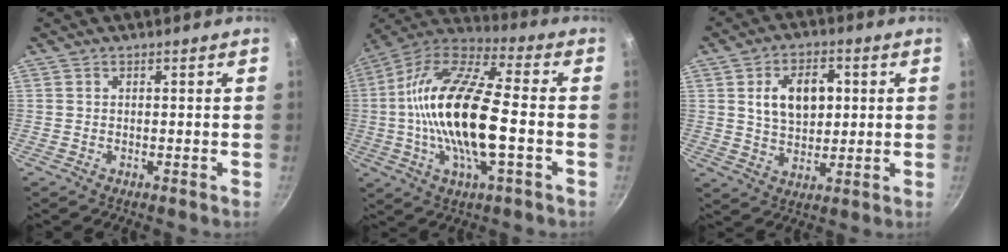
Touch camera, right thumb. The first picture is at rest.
{"total": 22.4, "force": [-2.1, 8.0, 20.8], "torque": [-0.398, 0.029, -0.059]}
{"total": 10.7, "force": [2.2, 7.1, 7.7], "torque": [-0.102, -0.002, 0.038]}